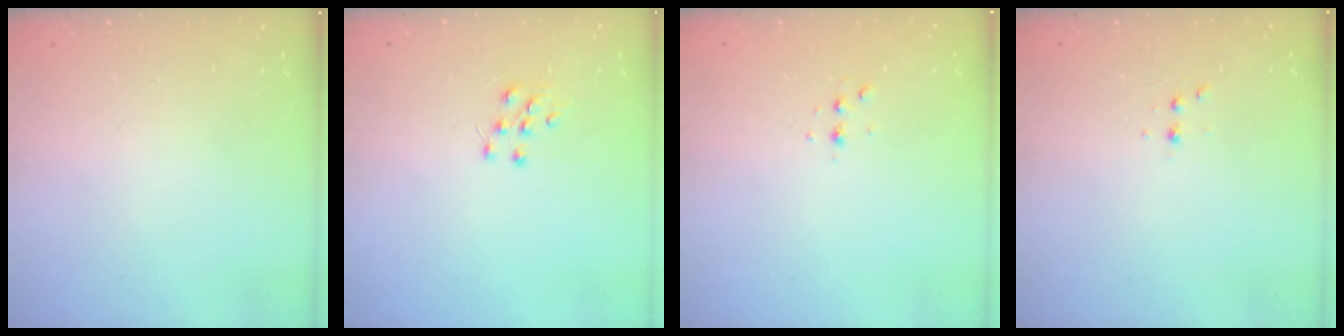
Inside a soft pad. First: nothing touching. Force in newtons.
{"total": 6.3, "press": 6.3, "slide": 0.5}
{"total": 2.8, "press": 2.8, "slide": 0.7}
{"total": 2.9, "press": 2.7, "slide": 1.0}